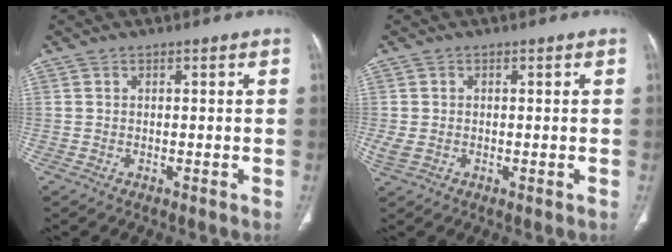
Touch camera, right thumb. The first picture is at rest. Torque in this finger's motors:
{"motor_torque": [1.02, 1.43, 0.26, -0.61, 0.16]}